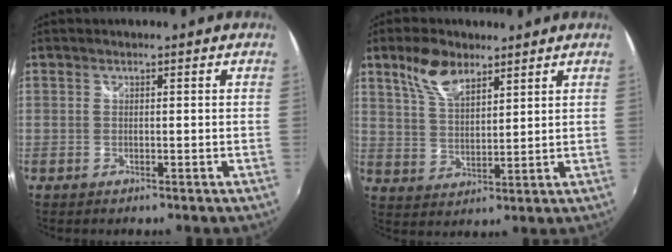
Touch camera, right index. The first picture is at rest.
{"total": 8.0, "force": [5.3, 3.7, 4.7], "torque": [-0.089, 0.011, 0.105]}